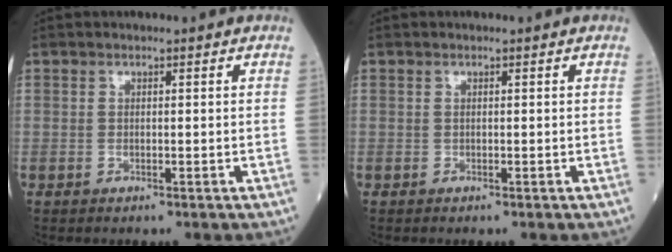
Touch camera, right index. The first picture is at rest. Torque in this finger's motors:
{"motor_torque": [0.01, 0.01, 0.01, 0.01]}